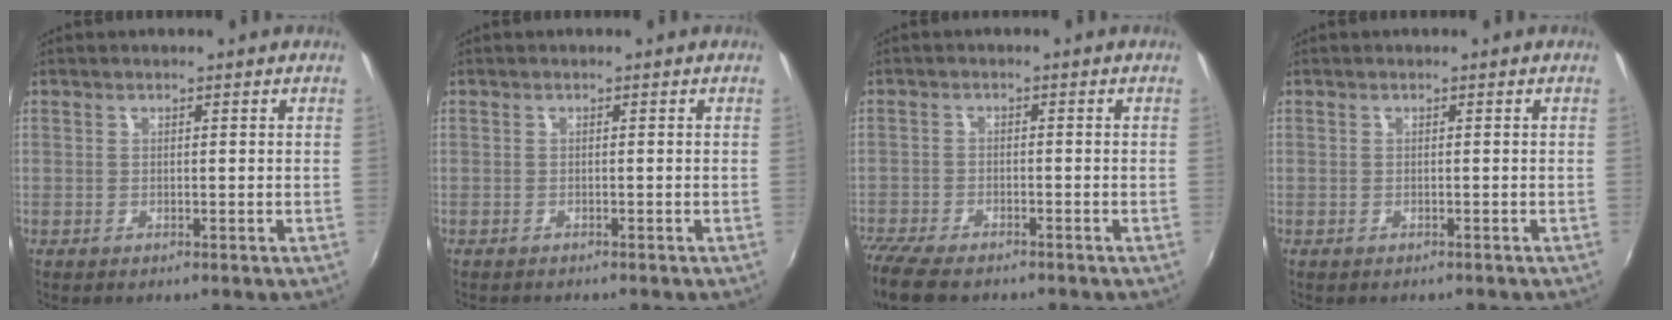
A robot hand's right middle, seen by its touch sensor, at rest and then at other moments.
{"total": 1.4, "force": [-1.4, 0.2, 0.3], "torque": [-0.010, -0.010, -0.022]}
{"total": 10.3, "force": [-8.4, 3.3, 4.9], "torque": [-0.132, -0.042, -0.155]}
{"total": 0.8, "force": [-0.7, 0.3, 0.2], "torque": [-0.007, -0.002, -0.009]}